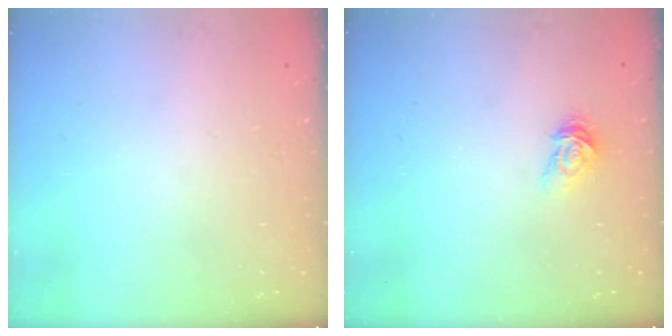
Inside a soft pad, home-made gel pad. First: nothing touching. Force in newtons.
{"total": 3.4, "press": 3.4, "slide": 0.4}